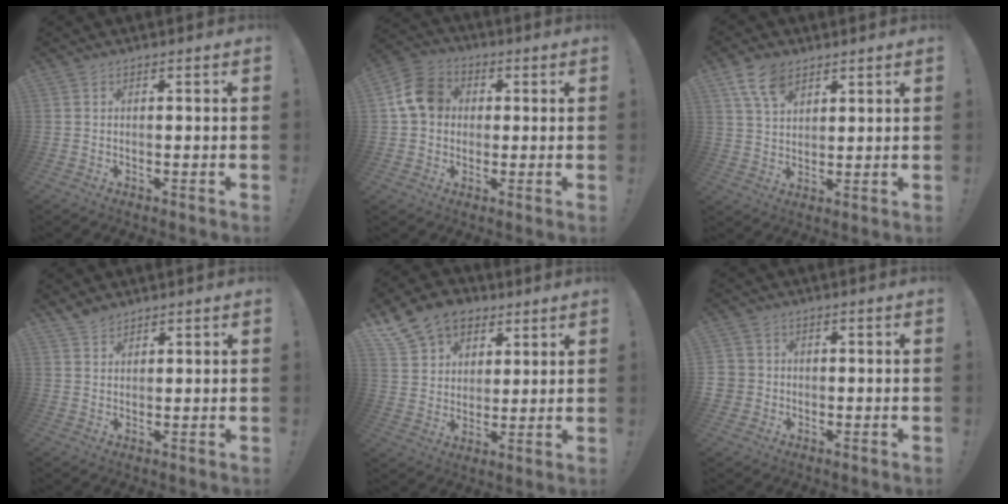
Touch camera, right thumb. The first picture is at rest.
{"total": 12.4, "force": [2.0, 10.4, 6.5], "torque": [-0.094, 0.014, 0.045]}
{"total": 8.9, "force": [5.6, 5.1, 4.8], "torque": [-0.088, -0.015, 0.108]}
{"total": 3.1, "force": [2.7, 1.2, 0.9], "torque": [-0.011, -0.016, 0.050]}
{"total": 14.0, "force": [8.2, 10.2, 4.7], "torque": [-0.074, -0.047, 0.162]}
{"total": 3.4, "force": [-0.3, 3.3, 0.9], "torque": [-0.019, 0.004, -0.007]}